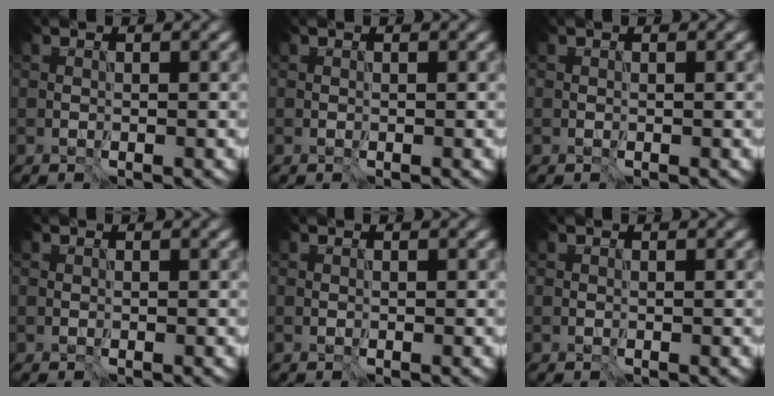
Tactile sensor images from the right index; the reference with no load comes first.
{"total": 0.0}
{"total": 0.0}
{"total": 0.0}
{"total": 0.0}
{"total": 0.0}